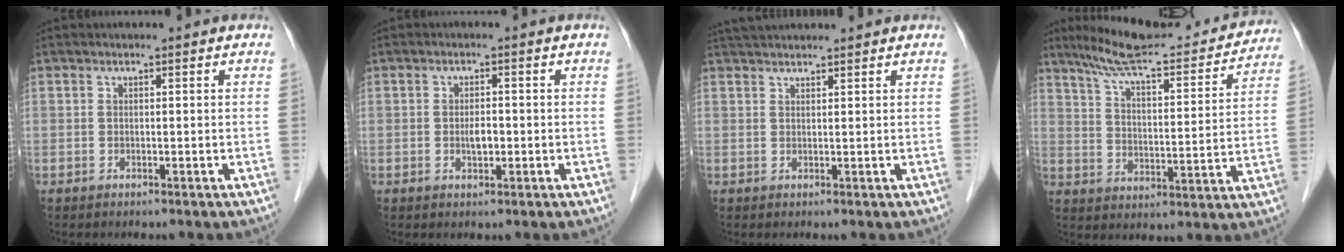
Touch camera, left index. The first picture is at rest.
{"total": 2.2, "force": [-0.5, 1.0, 1.9], "torque": [-0.034, -0.001, -0.008]}
{"total": 4.7, "force": [4.4, 0.4, 1.7], "torque": [-0.027, 0.037, 0.077]}
{"total": 20.3, "force": [18.4, 2.5, 8.3], "torque": [-0.128, -0.004, 0.257]}